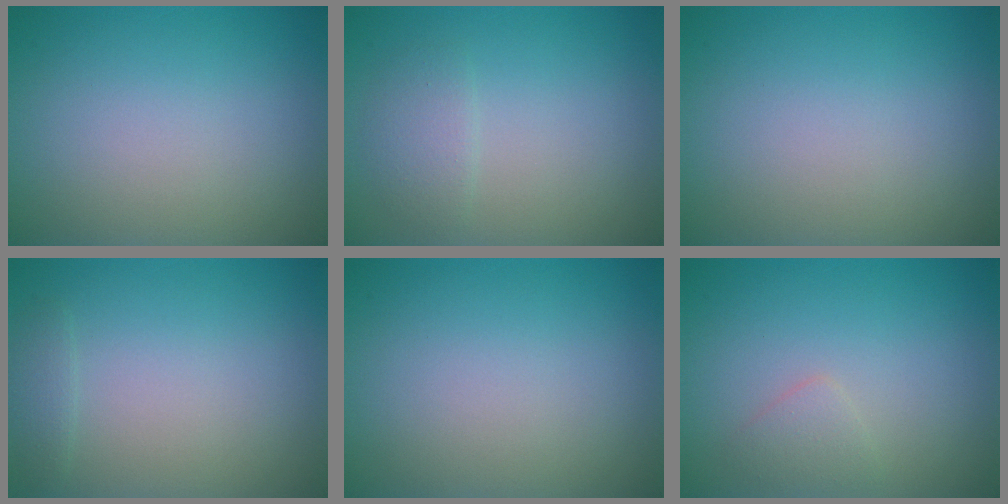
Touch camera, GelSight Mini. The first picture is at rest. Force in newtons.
{"total": 1.5, "press": 1.5, "slide": 0.1}
{"total": 0.0}
{"total": 1.0, "press": 1.0, "slide": 0.1}
{"total": 0.0}
{"total": 1.2, "press": 1.2, "slide": 0.0}